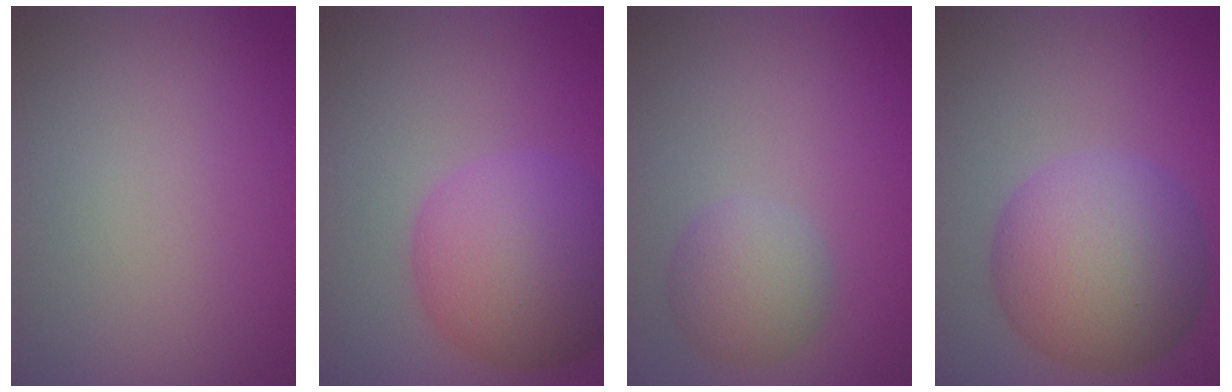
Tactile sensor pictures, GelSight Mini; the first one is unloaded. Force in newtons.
{"total": 8.9, "press": 8.9, "slide": 0.2}
{"total": 3.3, "press": 3.3, "slide": 0.0}
{"total": 9.9, "press": 9.9, "slide": 0.3}